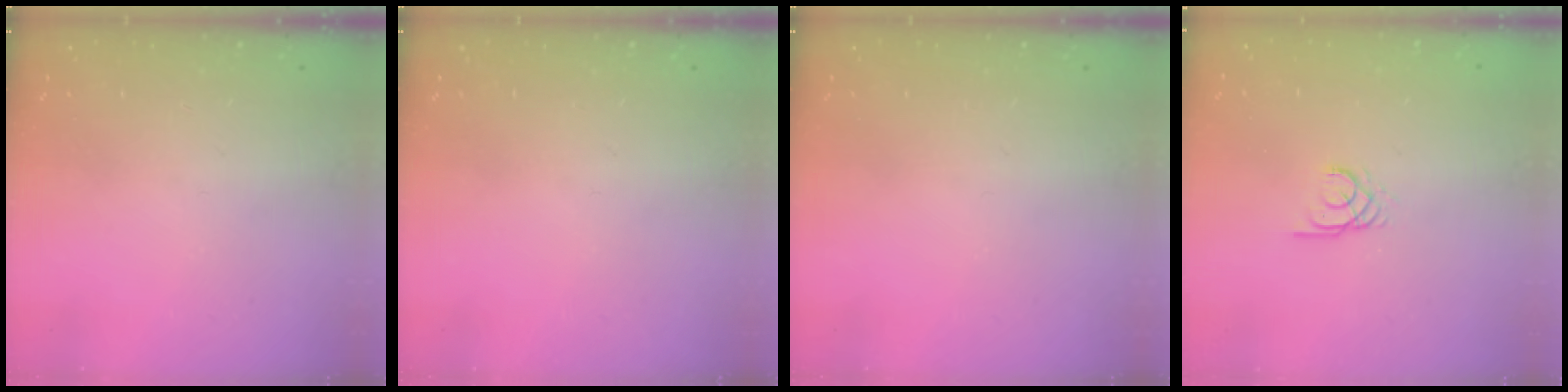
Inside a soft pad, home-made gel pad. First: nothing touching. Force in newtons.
{"total": 0.0}
{"total": 0.0}
{"total": 2.1, "press": 2.1, "slide": 0.2}